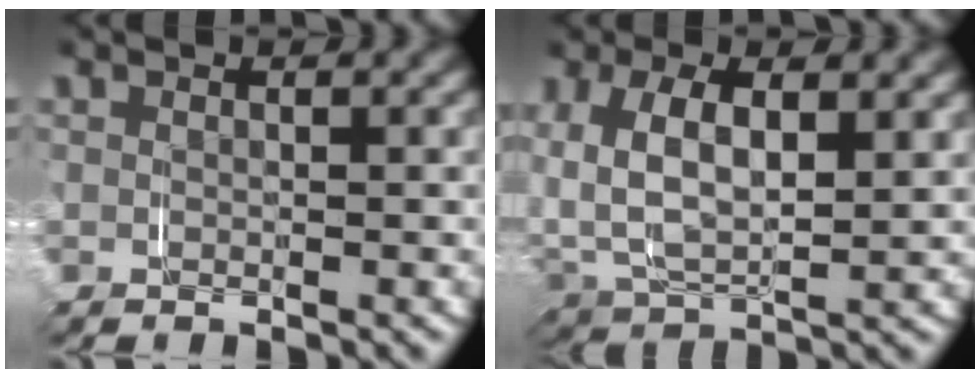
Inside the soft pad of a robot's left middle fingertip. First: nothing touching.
{"total": 2.7, "force": [1.7, 1.5, 1.5], "torque": [-0.041, -0.005, 0.025]}